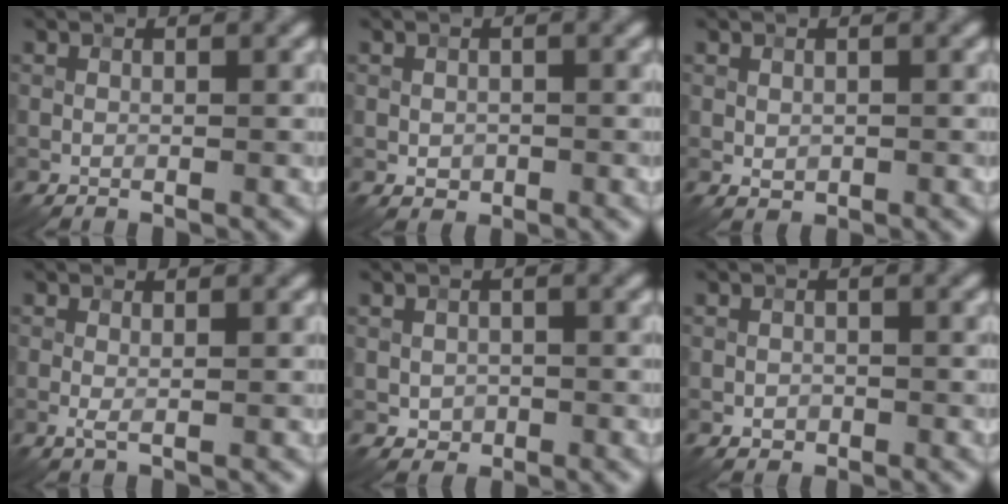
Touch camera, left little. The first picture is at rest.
{"total": 1.1, "force": [-0.2, 1.0, 0.5], "torque": [-0.007, -0.003, -0.004]}
{"total": 0.8, "force": [0.0, 0.7, 0.5], "torque": [-0.008, -0.004, 0.003]}
{"total": 1.0, "force": [-0.1, 0.1, 1.0], "torque": [-0.022, -0.001, -0.001]}
{"total": 1.5, "force": [-0.3, 1.3, 0.6], "torque": [-0.008, -0.004, -0.007]}
{"total": 1.0, "force": [-0.4, 0.8, 0.3], "torque": [-0.002, -0.001, -0.009]}